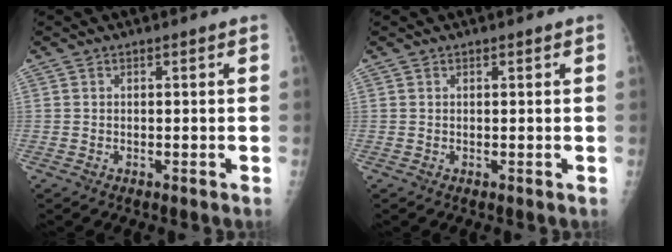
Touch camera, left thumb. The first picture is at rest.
{"total": 0.0}